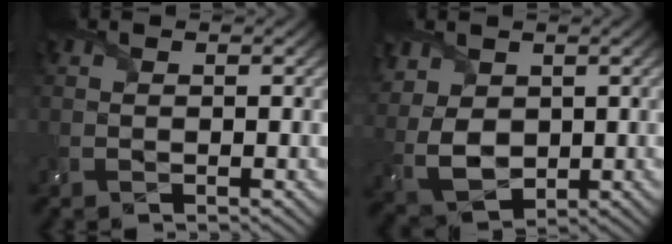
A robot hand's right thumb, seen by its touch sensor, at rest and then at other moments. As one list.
[{"total": 7.6, "force": [2.0, 5.7, 4.6], "torque": [-0.144, -0.006, 0.042]}]